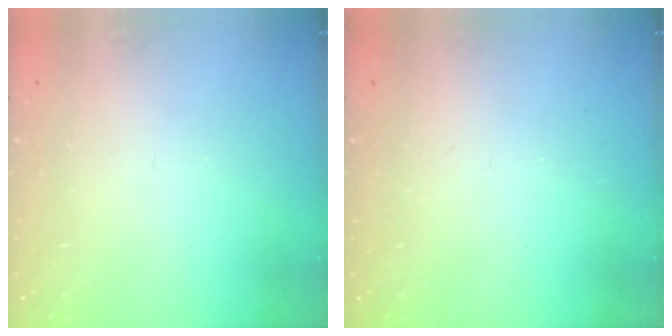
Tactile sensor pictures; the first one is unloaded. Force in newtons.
{"total": 0.0}